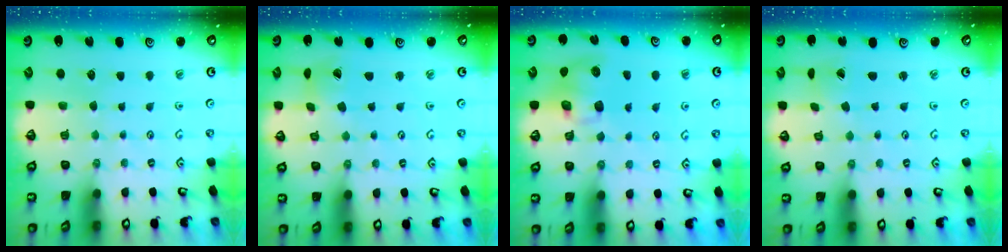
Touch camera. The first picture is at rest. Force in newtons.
{"total": 2.1, "press": 2.0, "slide": 0.3}
{"total": 9.2, "press": 9.1, "slide": 1.2}
{"total": 1.7, "press": 1.7, "slide": 0.1}